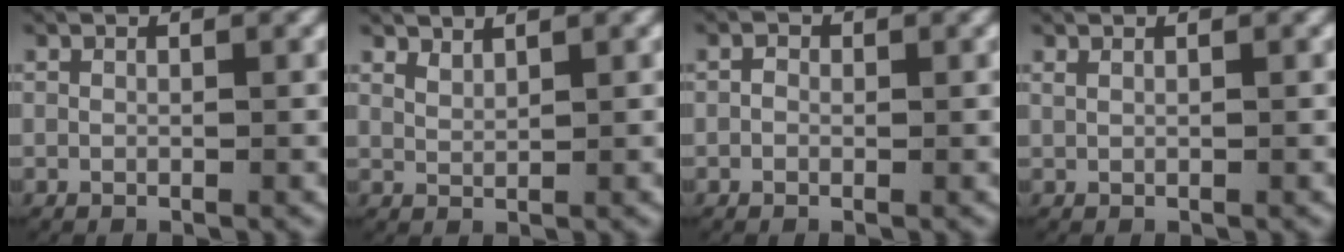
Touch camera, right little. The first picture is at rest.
{"total": 1.4, "force": [1.4, 0.2, 0.3], "torque": [-0.011, -0.003, 0.031]}
{"total": 0.6, "force": [-0.1, 0.5, 0.3], "torque": [-0.006, -0.004, -0.002]}
{"total": 0.6, "force": [0.4, 0.1, 0.4], "torque": [-0.010, 0.000, 0.011]}